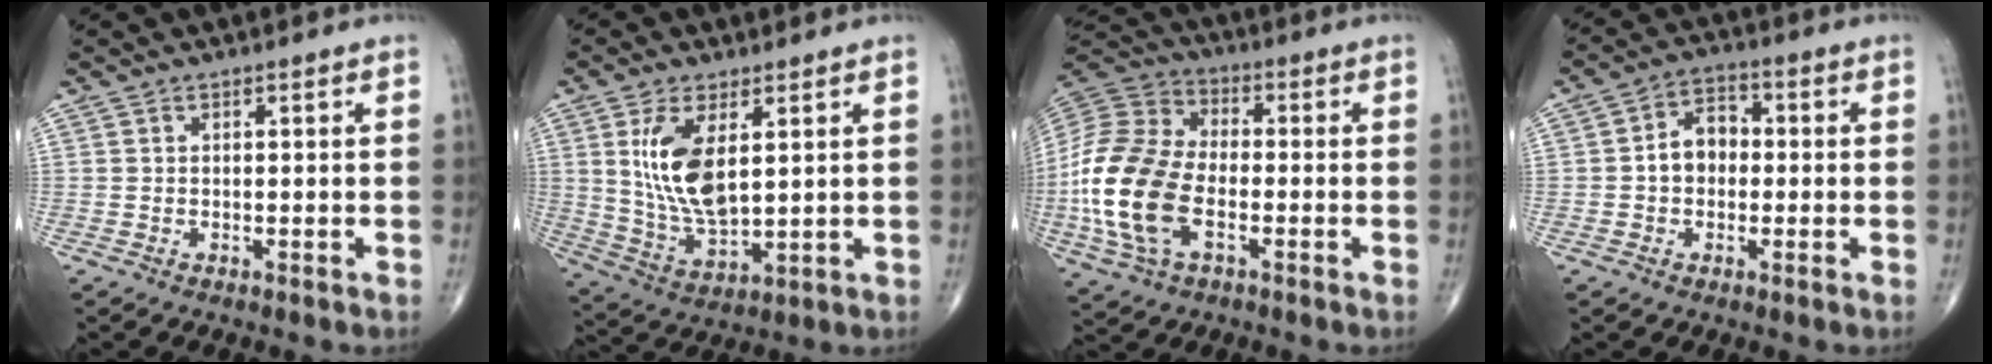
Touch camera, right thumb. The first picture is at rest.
{"total": 11.8, "force": [3.1, 5.4, 10.0], "torque": [-0.193, -0.022, 0.074]}
{"total": 19.1, "force": [-4.2, 11.0, 15.0], "torque": [-0.322, 0.015, -0.083]}
{"total": 6.4, "force": [-0.3, 4.8, 4.2], "torque": [-0.049, 0.023, -0.016]}